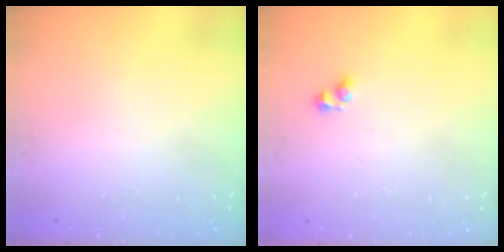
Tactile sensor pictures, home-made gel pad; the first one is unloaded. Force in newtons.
{"total": 4.0, "press": 4.0, "slide": 0.3}